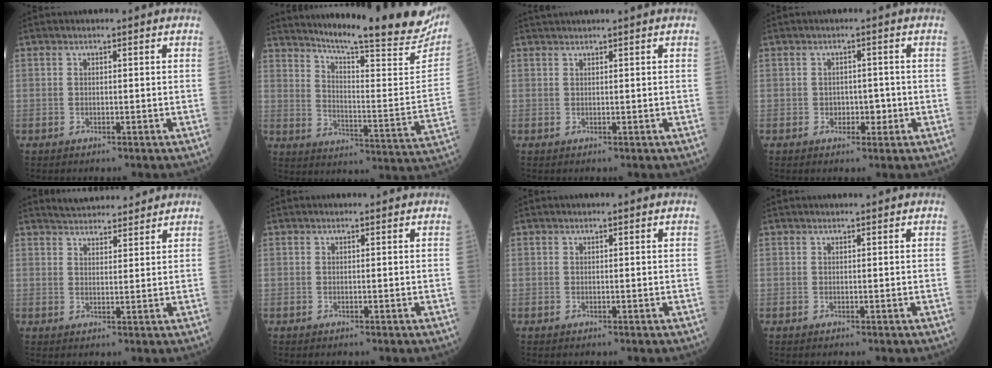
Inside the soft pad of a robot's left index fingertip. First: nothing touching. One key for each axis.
{"total": 28.1, "fx": 24.4, "fy": 1.6, "fz": 13.8, "tx": -0.217, "ty": -0.093, "tz": 0.312}
{"total": 3.1, "fx": 2.8, "fy": -0.6, "fz": 1.2, "tx": -0.010, "ty": 0.025, "tz": 0.050}
{"total": 2.0, "fx": -0.4, "fy": 1.5, "fz": 1.1, "tx": -0.011, "ty": 0.003, "tz": -0.005}
{"total": 8.6, "fx": 8.2, "fy": 1.5, "fz": 2.1, "tx": -0.034, "ty": 0.015, "tz": 0.119}
{"total": 1.0, "fx": 1.0, "fy": 0.1, "fz": 0.1, "tx": -0.007, "ty": 0.003, "tz": 0.015}
{"total": 1.3, "fx": 1.2, "fy": 0.1, "fz": 0.5, "tx": -0.008, "ty": 0.011, "tz": 0.018}
{"total": 2.8, "fx": 2.7, "fy": 0.1, "fz": 0.7, "tx": -0.007, "ty": 0.019, "tz": 0.035}